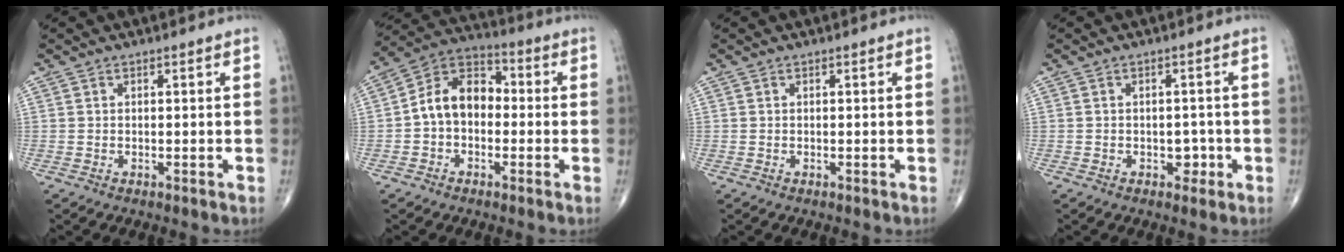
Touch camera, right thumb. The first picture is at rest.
{"total": 10.8, "force": [-0.8, 7.7, 7.5], "torque": [-0.107, 0.037, -0.032]}
{"total": 0.0}
{"total": 2.5, "force": [-0.8, 1.9, 1.4], "torque": [-0.002, 0.006, -0.012]}